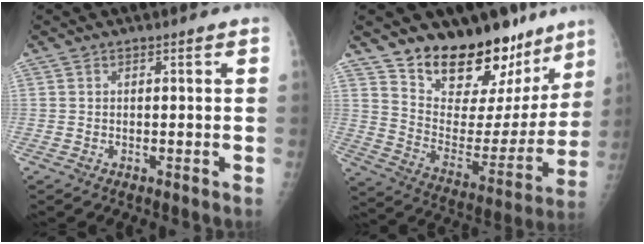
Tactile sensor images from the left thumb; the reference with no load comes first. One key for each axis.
{"total": 22.4, "fx": 17.0, "fy": 10.9, "fz": 9.8, "tx": -0.096, "ty": -0.113, "tz": 0.262}